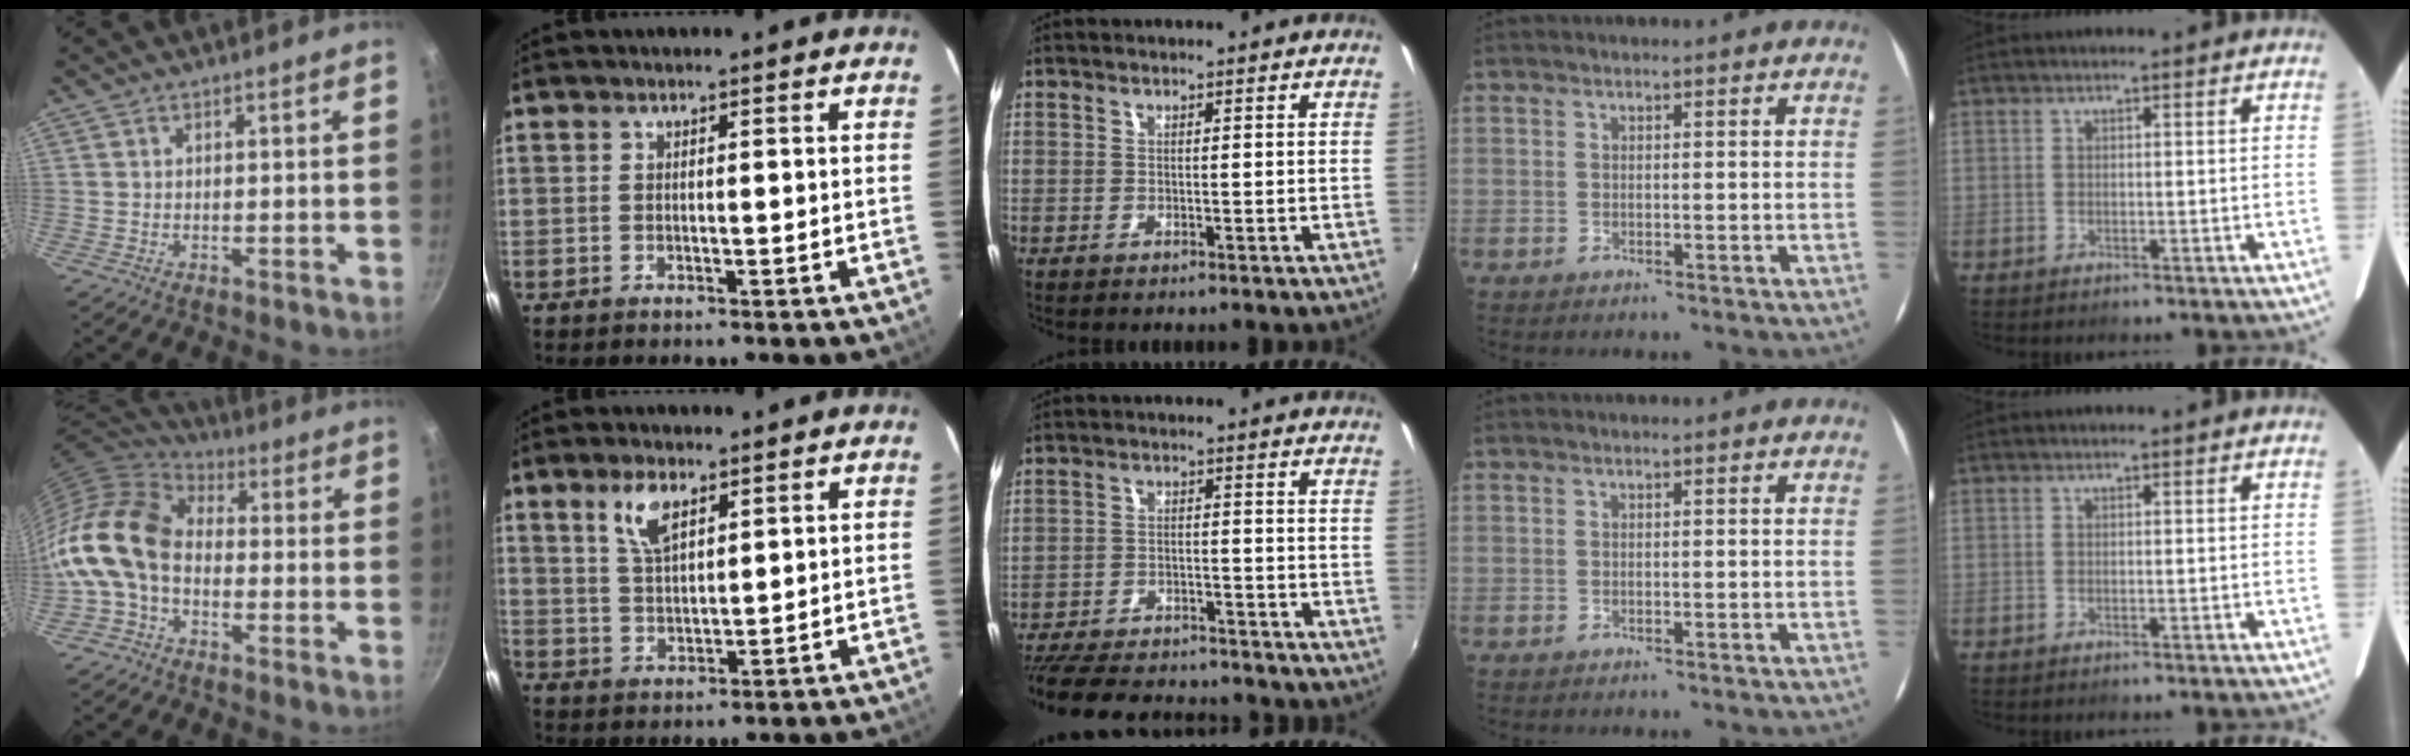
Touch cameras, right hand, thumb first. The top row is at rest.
{"thumb": {"total": 14.9, "force": [-2.8, 10.1, 10.6], "torque": [-0.190, 0.040, -0.080]}, "index": {"total": 6.2, "force": [3.6, 2.7, 4.4], "torque": [-0.084, 0.007, 0.073]}, "middle": {"total": 20.5, "force": [-17.7, 6.3, 8.2], "torque": [-0.187, -0.013, -0.253]}}